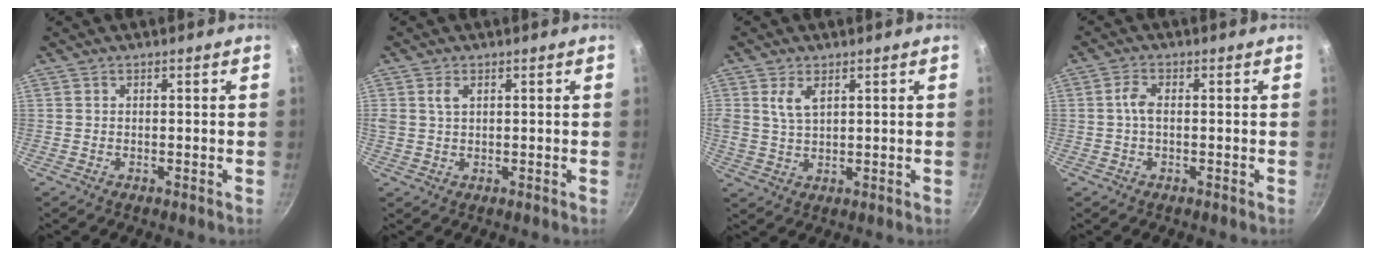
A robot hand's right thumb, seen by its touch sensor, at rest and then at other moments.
{"total": 2.4, "force": [0.9, 1.5, 1.7], "torque": [-0.026, -0.003, 0.016]}
{"total": 4.6, "force": [1.9, 2.5, 3.3], "torque": [-0.060, -0.010, 0.039]}
{"total": 2.8, "force": [-0.1, 1.4, 2.4], "torque": [-0.054, 0.007, -0.006]}